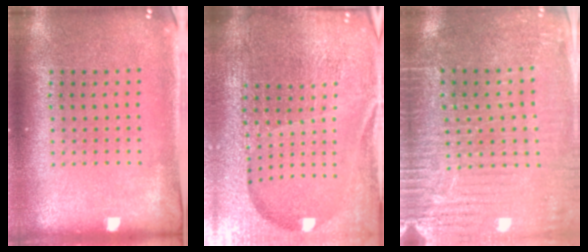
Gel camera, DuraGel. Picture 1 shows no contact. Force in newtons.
{"total": 6.8, "press": 5.9, "slide": 3.4}
{"total": 3.5, "press": 3.4, "slide": 0.7}